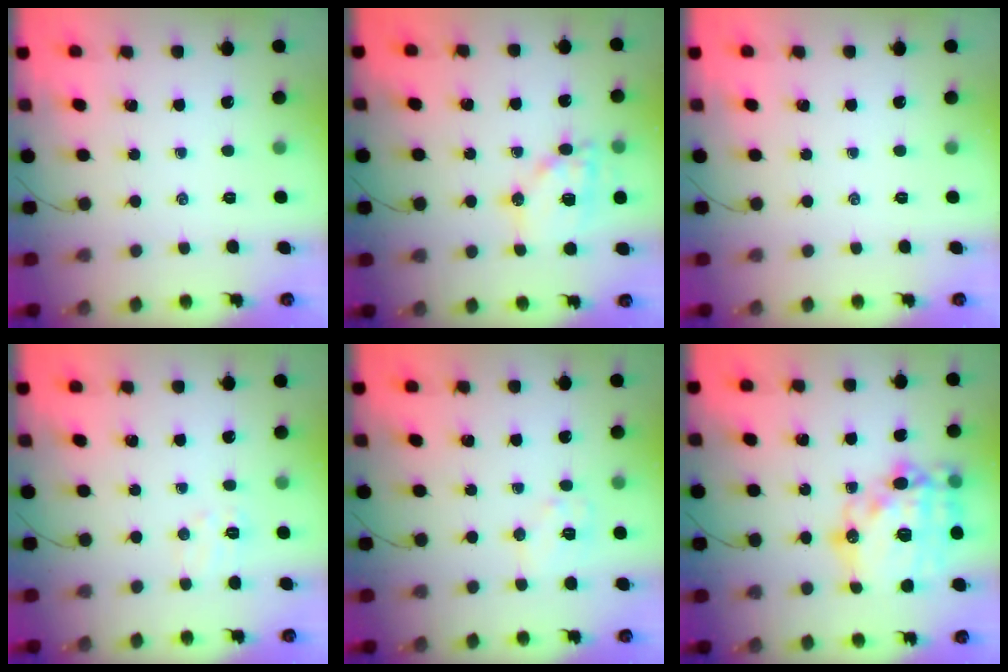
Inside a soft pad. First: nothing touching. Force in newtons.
{"total": 14.3, "press": 14.1, "slide": 2.5}
{"total": 0.0}
{"total": 5.7, "press": 5.6, "slide": 1.2}
{"total": 7.4, "press": 7.3, "slide": 1.2}
{"total": 24.0, "press": 23.7, "slide": 4.1}